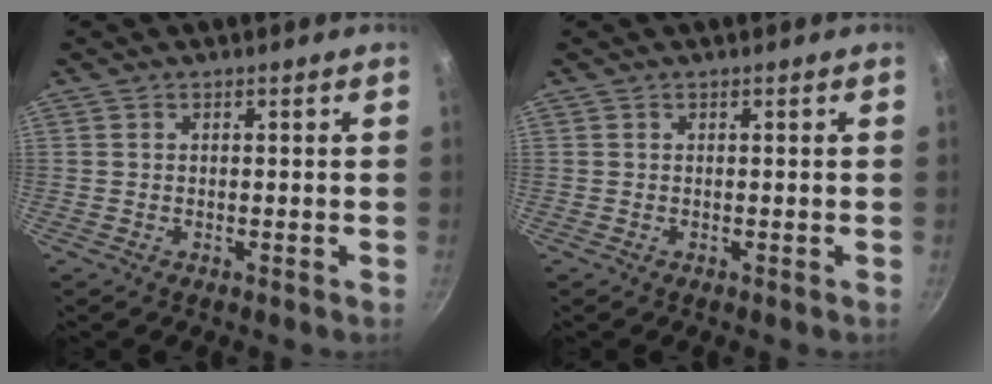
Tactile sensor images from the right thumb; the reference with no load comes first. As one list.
[{"total": 0.0}]